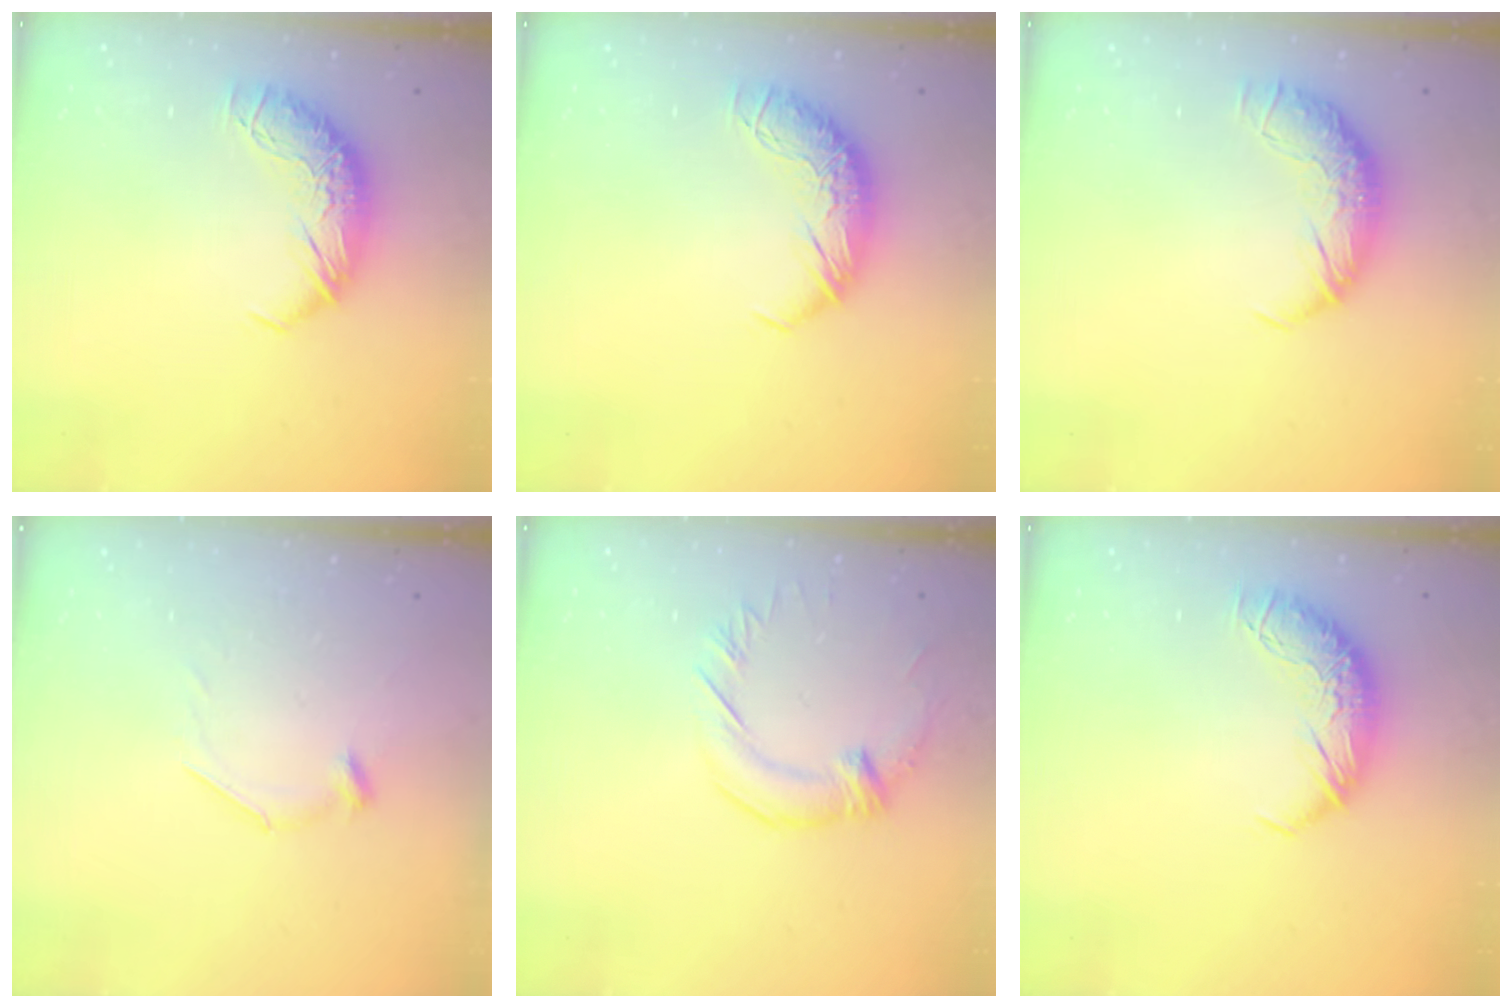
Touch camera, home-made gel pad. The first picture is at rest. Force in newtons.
{"total": 0.0}
{"total": 1.6, "press": 0.6, "slide": 1.5}
{"total": 6.0, "press": 6.0, "slide": 0.6}
{"total": 1.4, "press": 1.2, "slide": 0.7}
{"total": 0.0}